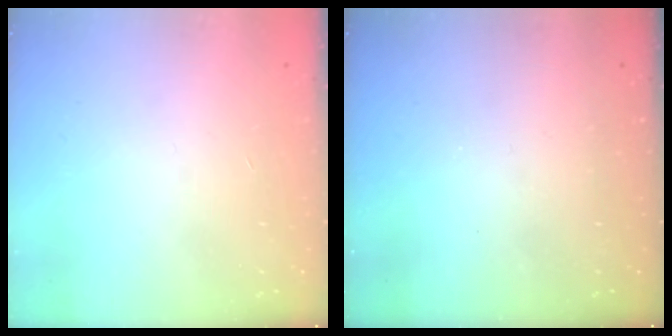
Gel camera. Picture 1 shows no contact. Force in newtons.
{"total": 0.0}